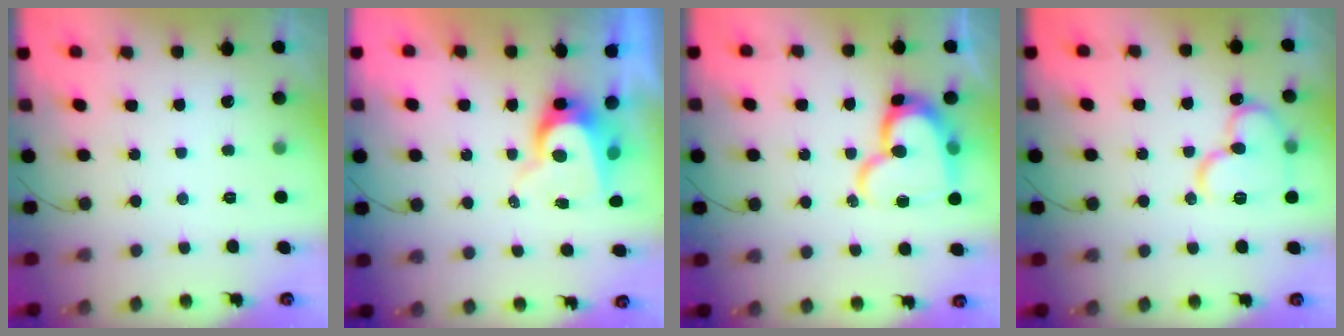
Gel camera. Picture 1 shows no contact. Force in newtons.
{"total": 9.7, "press": 9.7, "slide": 1.0}
{"total": 16.3, "press": 16.3, "slide": 1.2}
{"total": 13.3, "press": 13.2, "slide": 1.8}